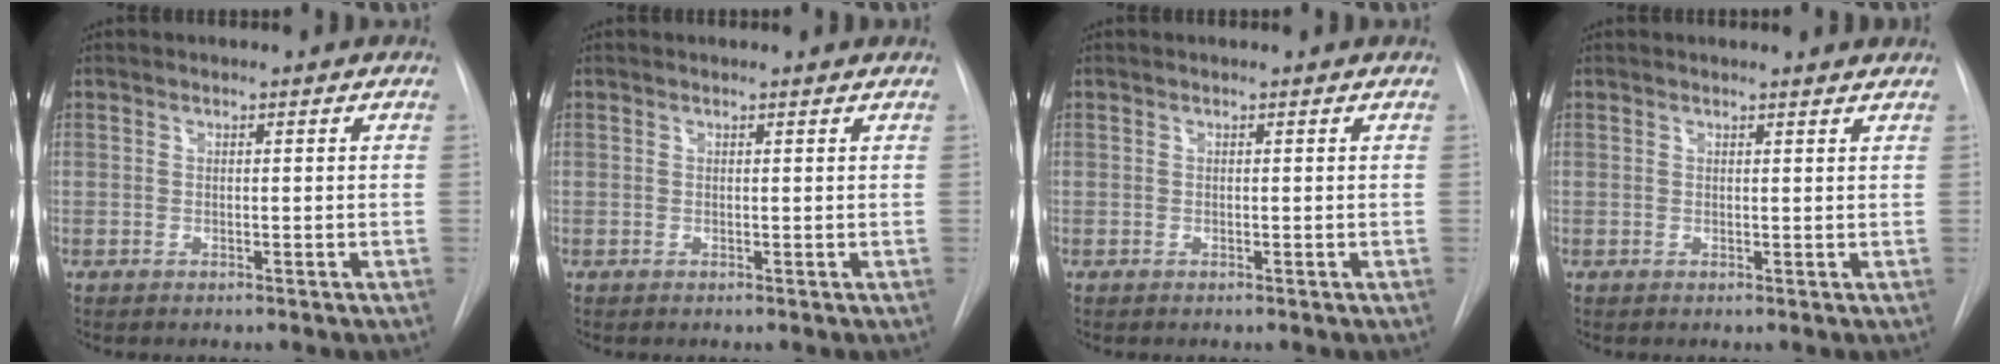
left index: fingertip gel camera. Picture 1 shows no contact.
{"total": 1.1, "force": [1.1, 0.0, 0.0], "torque": [-0.010, 0.001, 0.010]}
{"total": 0.0}
{"total": 2.5, "force": [2.5, 0.0, 0.2], "torque": [-0.009, -0.004, 0.020]}